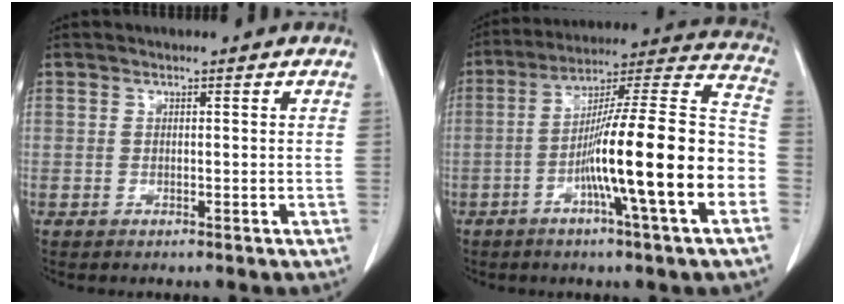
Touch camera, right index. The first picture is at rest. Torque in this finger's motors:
{"motor_torque": [2.14, 0.00, 1.00, 0.21]}